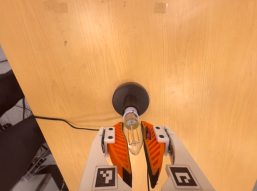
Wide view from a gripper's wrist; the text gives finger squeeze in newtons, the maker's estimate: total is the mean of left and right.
{"total": 23.0, "left": 22.7, "right": 23.2}